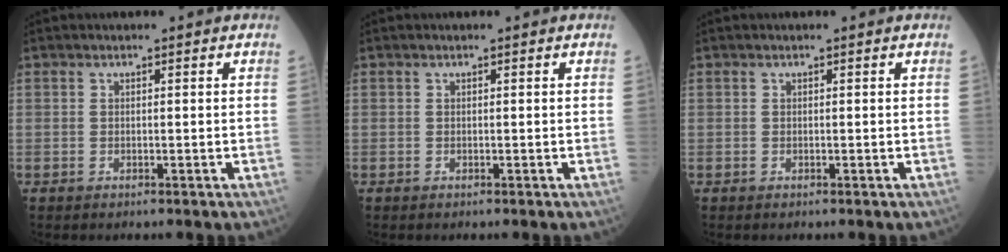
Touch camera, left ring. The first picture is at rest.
{"total": 0.0}
{"total": 0.0}